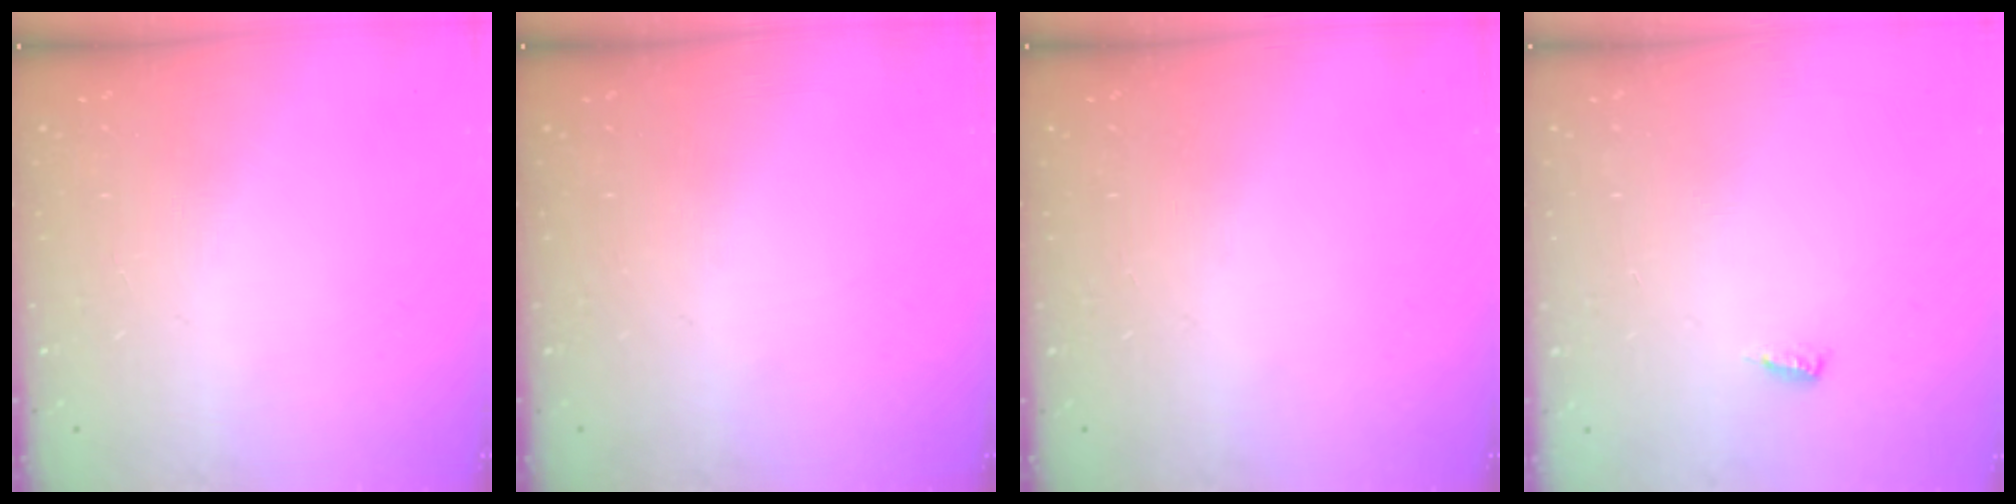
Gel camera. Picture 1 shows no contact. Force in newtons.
{"total": 0.0}
{"total": 0.0}
{"total": 3.4, "press": 3.4, "slide": 0.3}